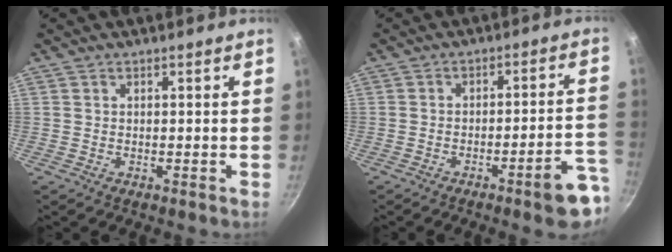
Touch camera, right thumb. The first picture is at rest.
{"total": 10.3, "force": [-5.4, 2.2, 8.5], "torque": [-0.083, 0.040, -0.065]}